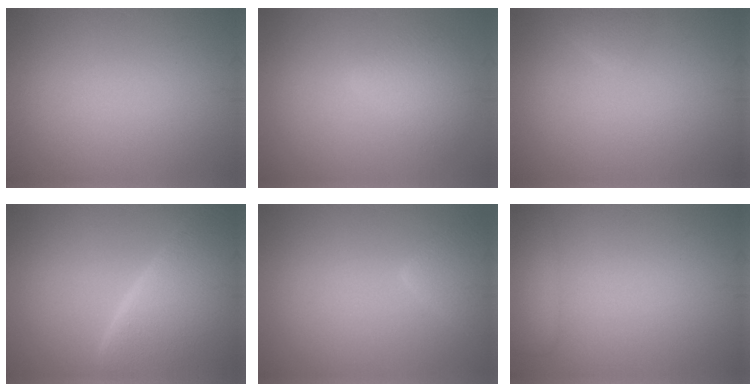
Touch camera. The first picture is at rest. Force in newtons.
{"total": 3.0, "press": 3.0, "slide": 0.2}
{"total": 0.9, "press": 0.9, "slide": 0.1}
{"total": 10.2, "press": 10.2, "slide": 0.5}
{"total": 2.3, "press": 2.3, "slide": 0.1}
{"total": 2.4, "press": 2.3, "slide": 0.3}